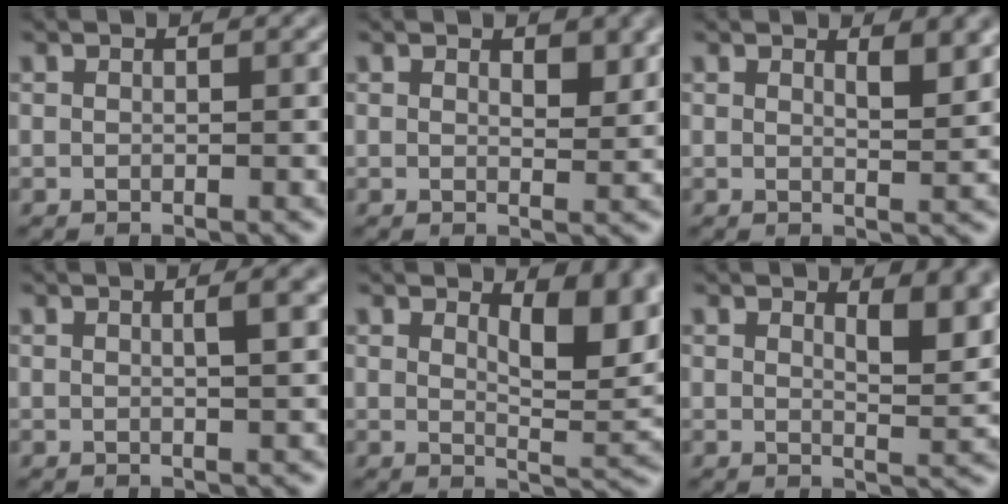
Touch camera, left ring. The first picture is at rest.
{"total": 1.8, "force": [1.0, 0.8, 1.2], "torque": [-0.015, -0.007, 0.020]}
{"total": 2.5, "force": [1.5, 0.7, 1.9], "torque": [-0.023, -0.005, 0.027]}
{"total": 2.4, "force": [0.7, 0.7, 2.1], "torque": [-0.021, 0.007, 0.004]}
{"total": 5.6, "force": [2.7, 2.1, 4.5], "torque": [-0.061, -0.007, 0.040]}
{"total": 4.3, "force": [2.2, 1.4, 3.4], "torque": [-0.046, -0.006, 0.037]}